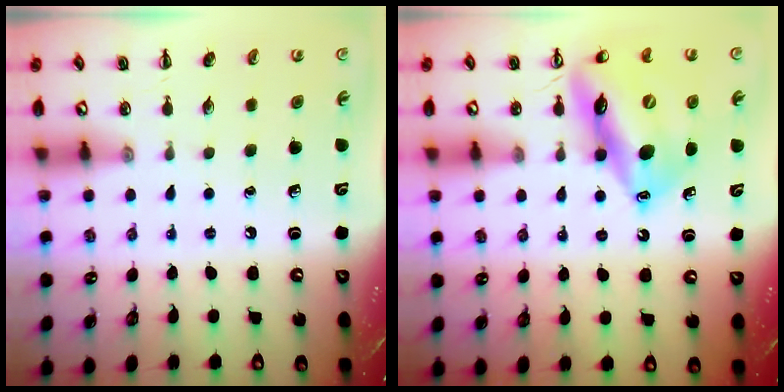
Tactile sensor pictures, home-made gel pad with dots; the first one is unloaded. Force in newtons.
{"total": 16.5, "press": 16.2, "slide": 2.7}